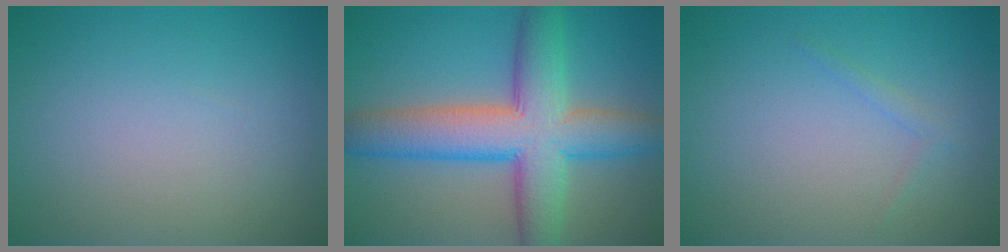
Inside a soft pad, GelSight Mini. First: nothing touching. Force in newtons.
{"total": 9.7, "press": 9.7, "slide": 0.2}
{"total": 0.8, "press": 0.8, "slide": 0.0}